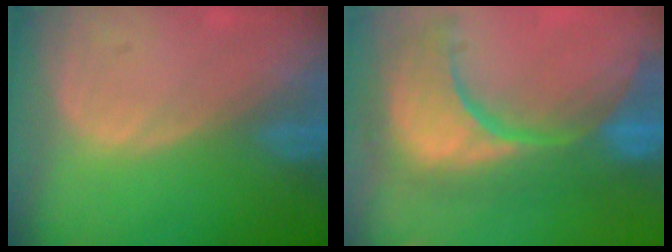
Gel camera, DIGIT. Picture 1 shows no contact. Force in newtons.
{"total": 13.6, "press": 11.8, "slide": 6.8}